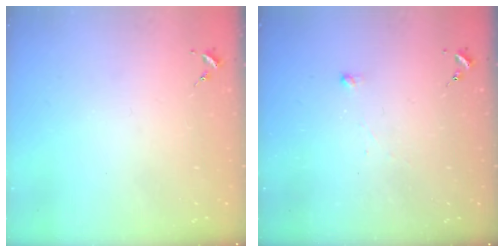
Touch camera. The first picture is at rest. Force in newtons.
{"total": 2.5, "press": 2.5, "slide": 0.5}